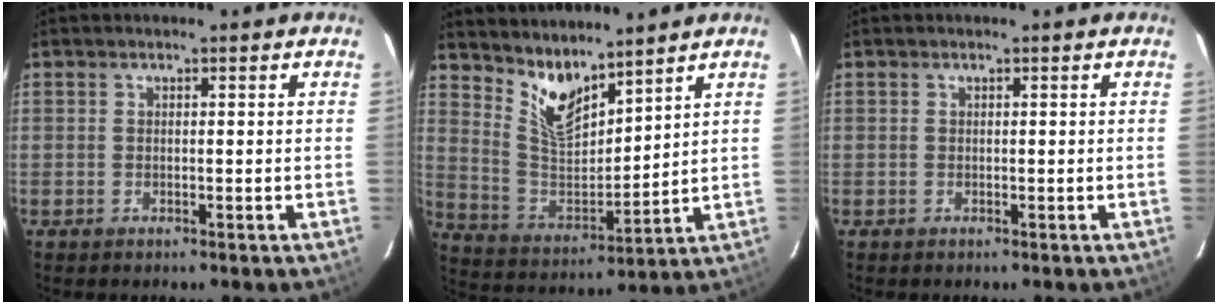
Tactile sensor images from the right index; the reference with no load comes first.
{"total": 10.0, "force": [7.9, 3.2, 5.2], "torque": [-0.103, -0.014, 0.160]}
{"total": 0.0}